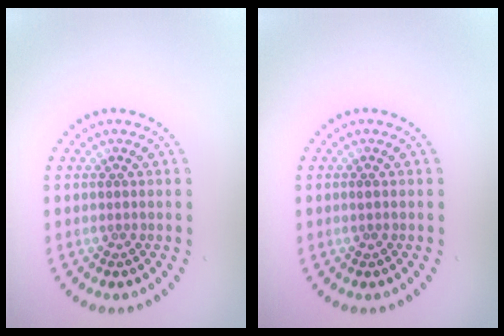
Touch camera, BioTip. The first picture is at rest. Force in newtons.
{"total": 0.7, "press": 0.6, "slide": 0.3}